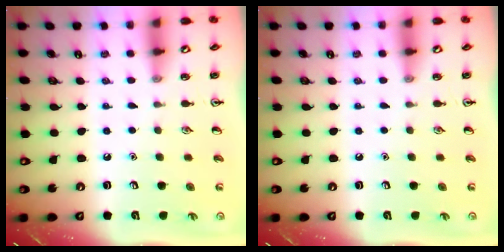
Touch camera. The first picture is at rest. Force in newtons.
{"total": 0.0}